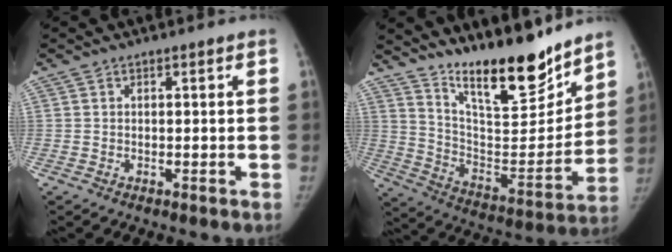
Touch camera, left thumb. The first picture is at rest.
{"total": 20.4, "force": [16.5, 5.0, 10.9], "torque": [-0.126, -0.117, 0.279]}